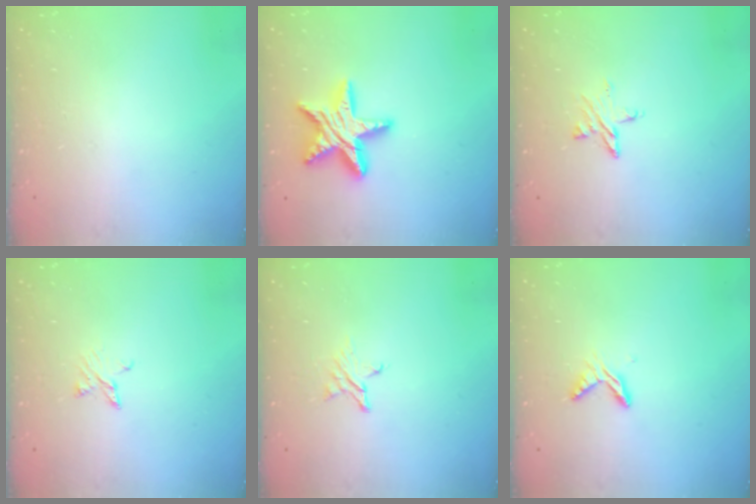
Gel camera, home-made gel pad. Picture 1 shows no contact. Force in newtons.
{"total": 15.4, "press": 15.4, "slide": 0.8}
{"total": 4.2, "press": 4.2, "slide": 0.4}
{"total": 3.7, "press": 3.7, "slide": 0.4}
{"total": 3.1, "press": 3.1, "slide": 0.4}
{"total": 5.7, "press": 5.6, "slide": 0.5}